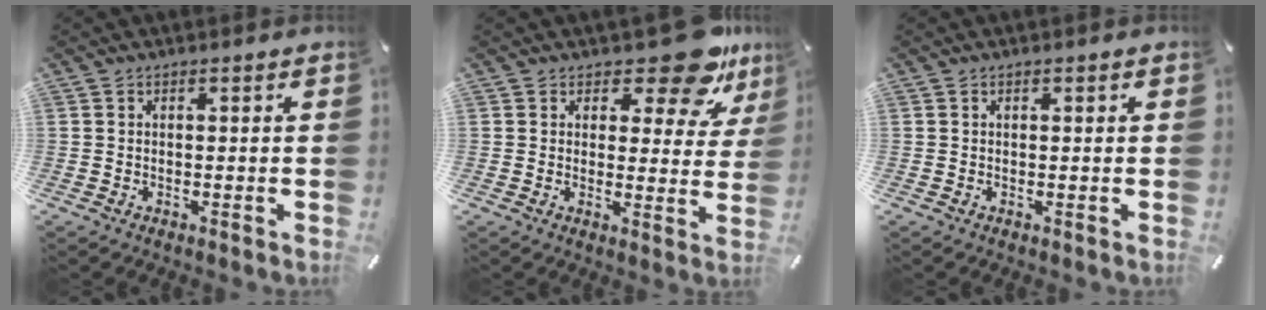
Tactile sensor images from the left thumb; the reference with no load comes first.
{"total": 12.7, "force": [8.6, 5.2, 7.6], "torque": [-0.087, -0.058, 0.145]}
{"total": 0.0}